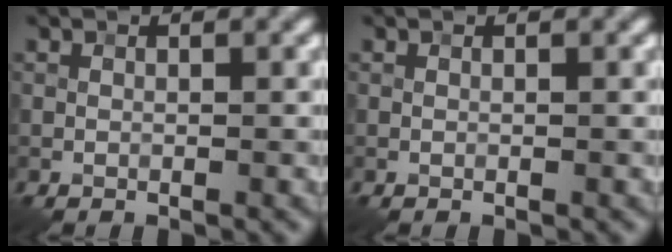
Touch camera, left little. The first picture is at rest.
{"total": 0.0}